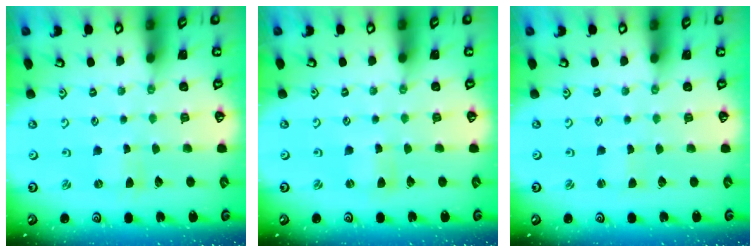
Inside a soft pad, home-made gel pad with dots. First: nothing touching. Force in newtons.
{"total": 0.0}
{"total": 0.0}